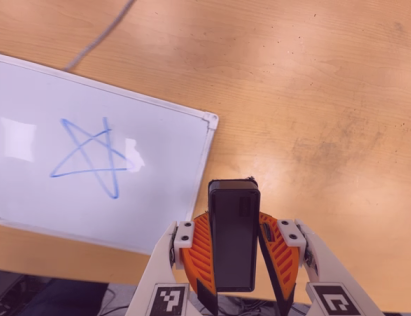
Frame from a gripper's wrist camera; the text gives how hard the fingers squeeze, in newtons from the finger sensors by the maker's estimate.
{"total": 6.1, "left": 5.6, "right": 6.6}